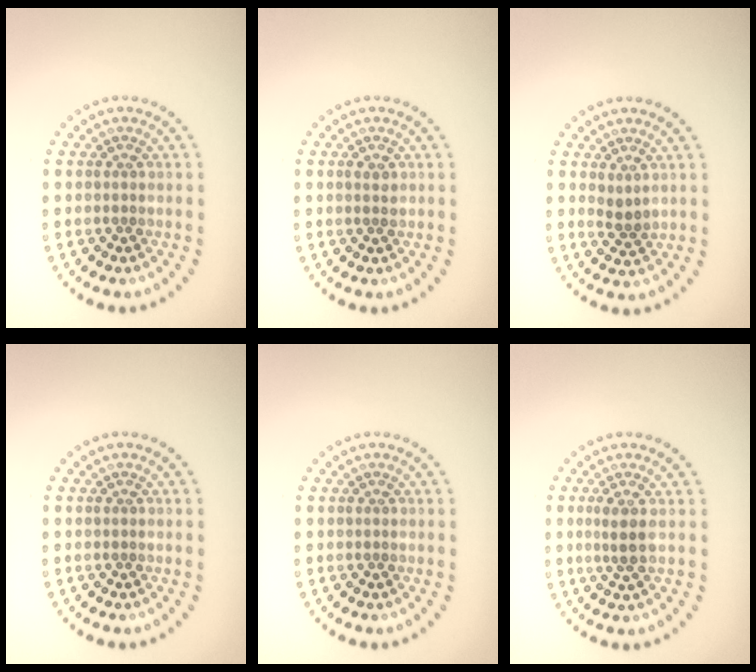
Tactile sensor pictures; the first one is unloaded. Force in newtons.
{"total": 0.9, "press": 0.9, "slide": 0.2}
{"total": 1.2, "press": 0.9, "slide": 0.7}
{"total": 0.0}
{"total": 0.0}
{"total": 1.9, "press": 1.6, "slide": 1.1}